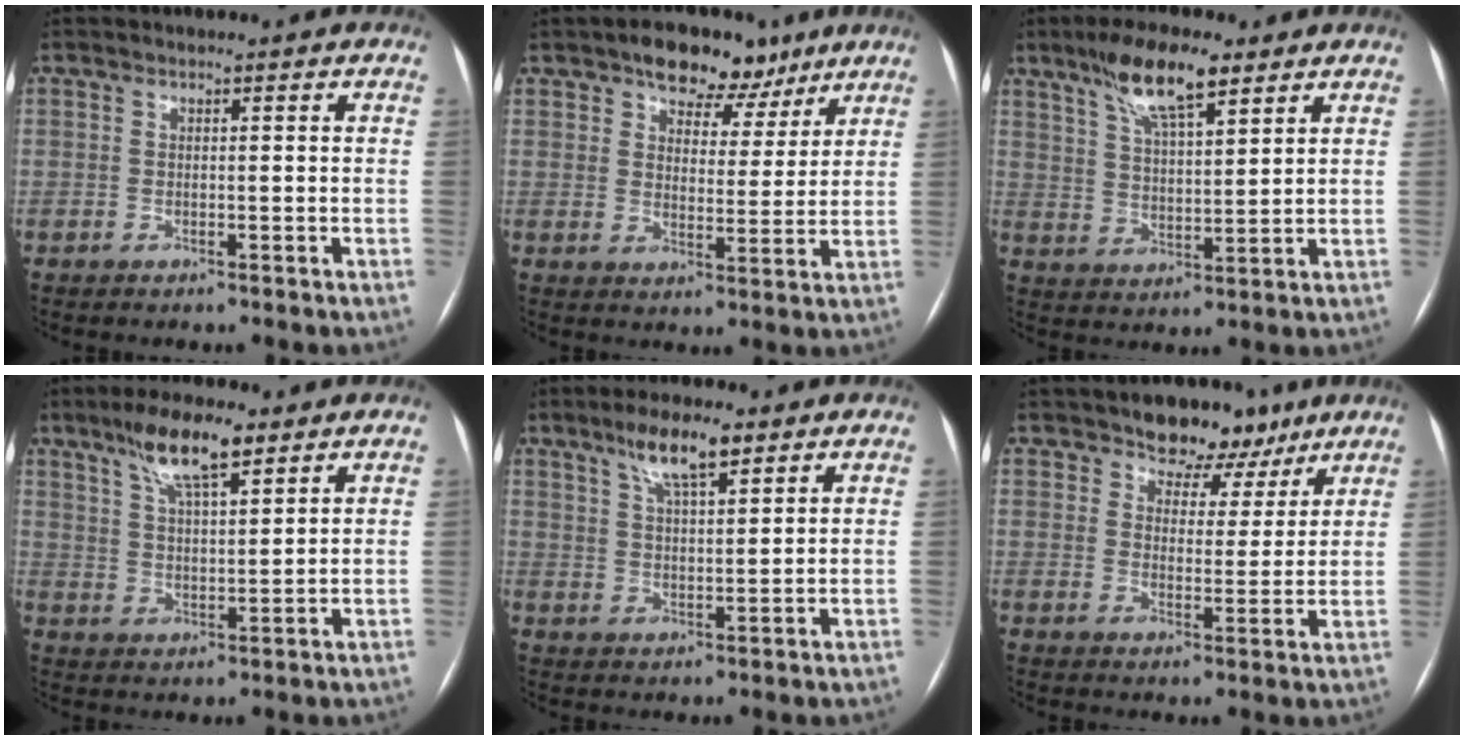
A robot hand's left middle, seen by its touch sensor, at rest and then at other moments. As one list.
[{"total": 8.5, "force": [6.1, 4.8, 3.7], "torque": [-0.042, 0.015, 0.089]}, {"total": 10.0, "force": [6.7, 2.2, 7.0], "torque": [-0.136, 0.011, 0.122]}, {"total": 8.9, "force": [6.0, 1.9, 6.3], "torque": [-0.123, 0.010, 0.109]}, {"total": 7.2, "force": [4.8, 1.5, 5.2], "torque": [-0.103, 0.007, 0.086]}, {"total": 7.9, "force": [6.0, 4.6, 2.3], "torque": [-0.019, 0.002, 0.086]}]